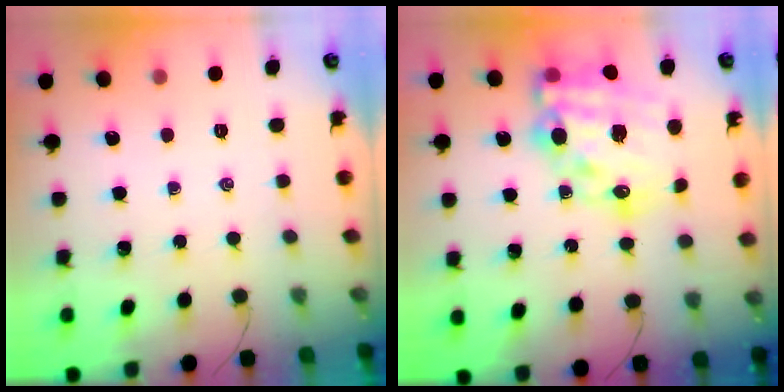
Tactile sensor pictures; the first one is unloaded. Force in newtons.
{"total": 22.1, "press": 21.6, "slide": 4.4}